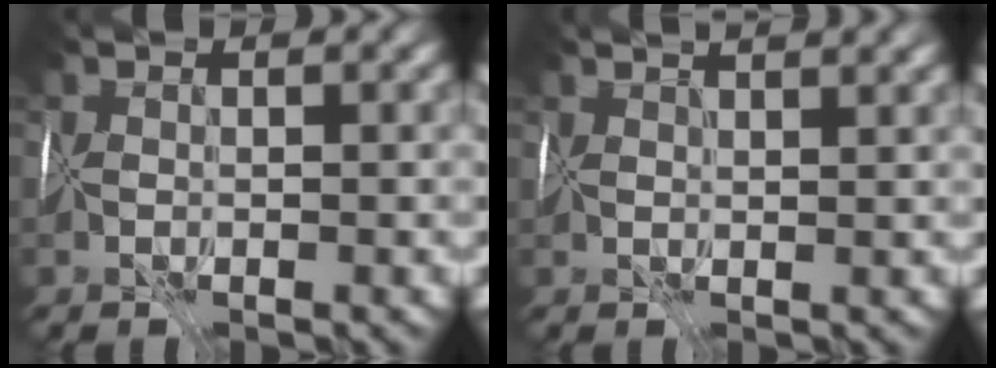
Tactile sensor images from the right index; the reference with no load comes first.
{"total": 4.5, "force": [3.2, 1.5, 2.8], "torque": [-0.044, 0.030, 0.057]}